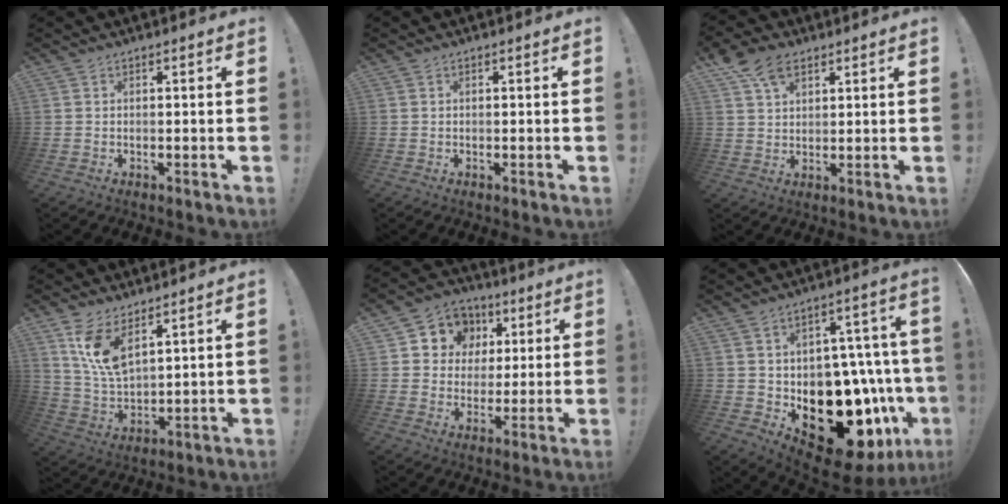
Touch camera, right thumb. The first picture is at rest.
{"total": 0.0}
{"total": 8.1, "force": [4.7, 4.9, 4.3], "torque": [-0.070, -0.014, 0.092]}
{"total": 11.0, "force": [7.0, 4.6, 7.2], "torque": [-0.142, -0.039, 0.132]}
{"total": 9.8, "force": [2.3, 9.1, 2.9], "torque": [-0.033, -0.013, 0.048]}
{"total": 23.8, "force": [-7.5, 15.3, 16.5], "torque": [-0.223, 0.041, -0.084]}